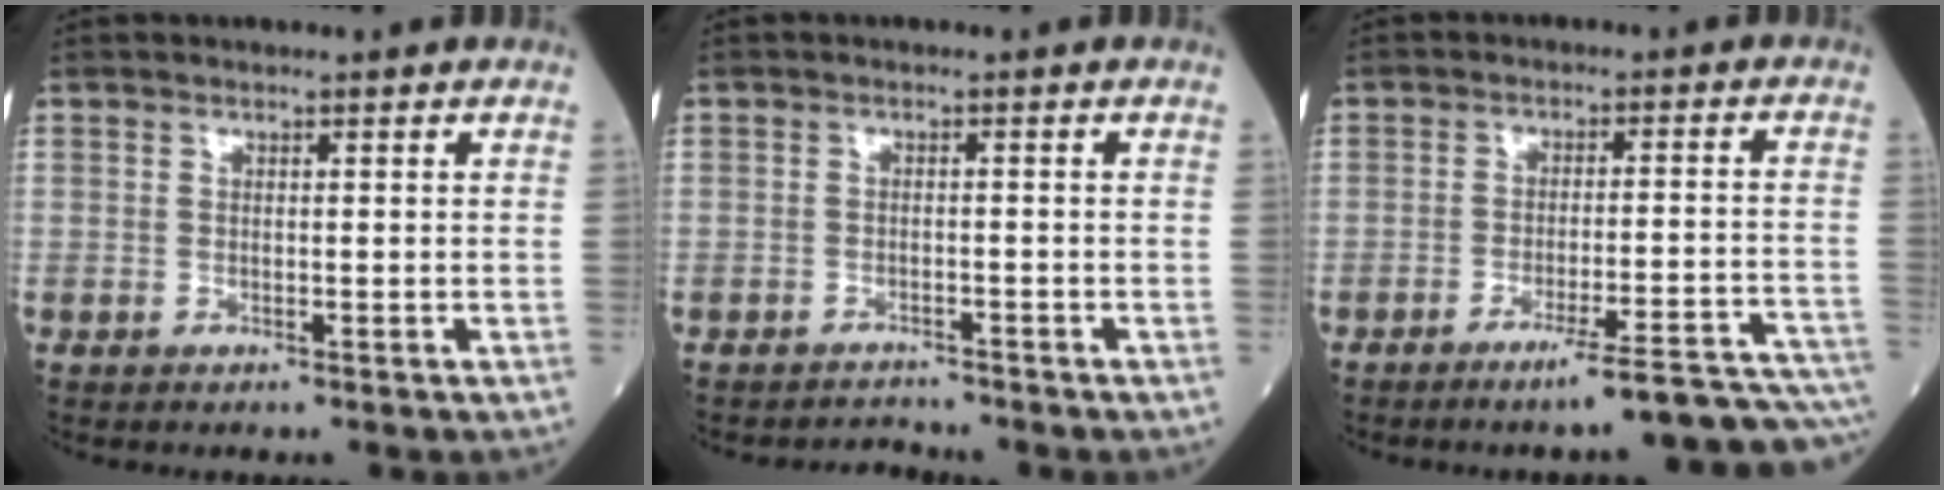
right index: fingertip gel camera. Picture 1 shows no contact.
{"total": 2.3, "force": [-2.2, -0.1, -0.8], "torque": [0.015, -0.010, -0.034]}
{"total": 14.2, "force": [-12.4, -0.7, 6.8], "torque": [-0.040, 0.026, -0.162]}